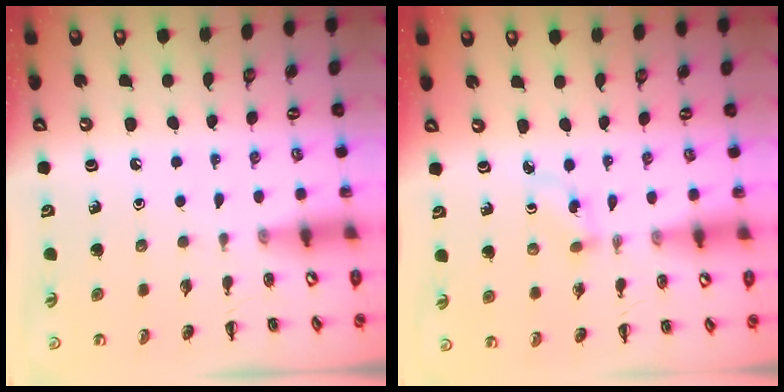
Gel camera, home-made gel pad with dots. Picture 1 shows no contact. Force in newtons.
{"total": 3.3, "press": 3.0, "slide": 1.4}